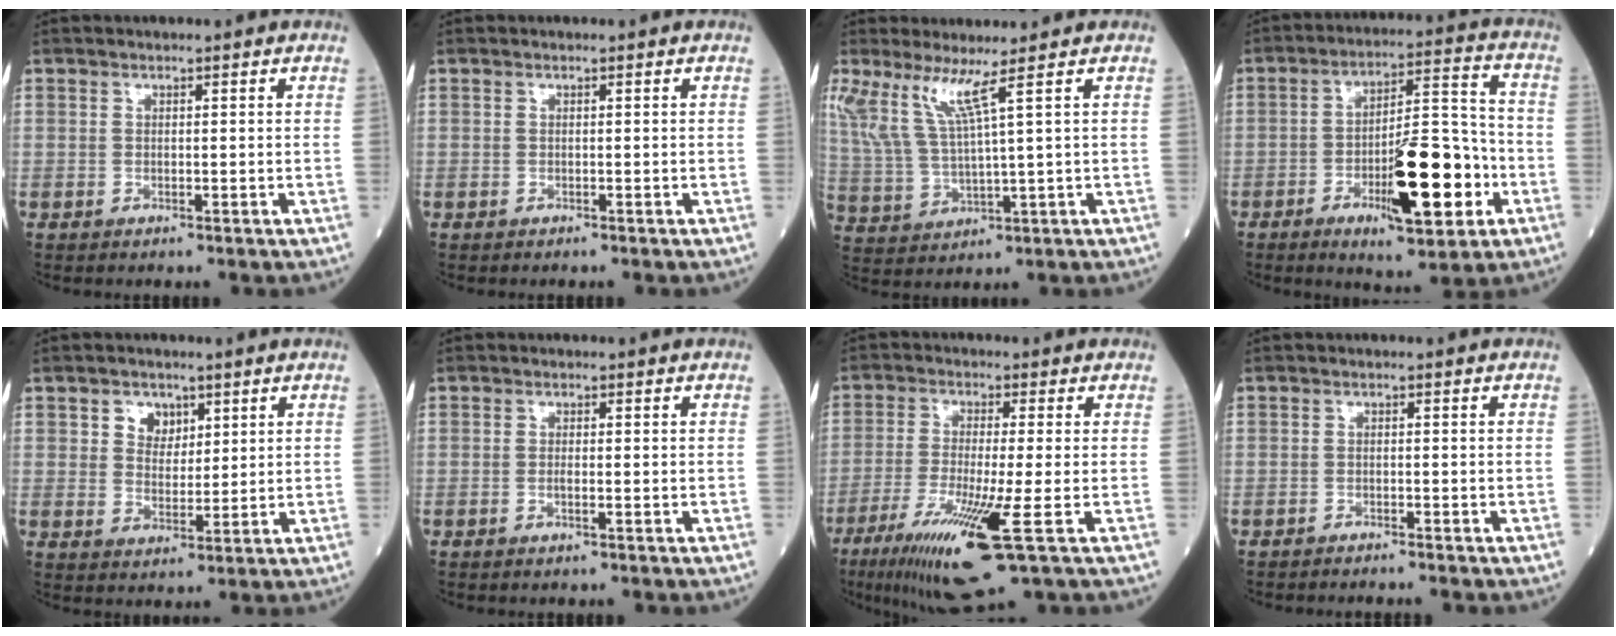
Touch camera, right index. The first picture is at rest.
{"total": 0.0}
{"total": 7.0, "force": [4.4, -1.1, 5.4], "torque": [-0.124, 0.001, 0.104]}
{"total": 14.8, "force": [-5.2, 3.8, 13.4], "torque": [-0.206, 0.008, -0.075]}
{"total": 4.0, "force": [2.0, 3.1, 1.6], "torque": [-0.024, 0.005, 0.036]}
{"total": 0.9, "force": [-0.2, 0.0, 0.8], "torque": [-0.019, 0.000, -0.002]}
{"total": 12.6, "force": [-5.4, 0.0, 11.3], "torque": [-0.219, -0.040, -0.090]}
{"total": 2.5, "force": [-2.4, 0.0, 0.7], "torque": [-0.012, -0.003, -0.032]}